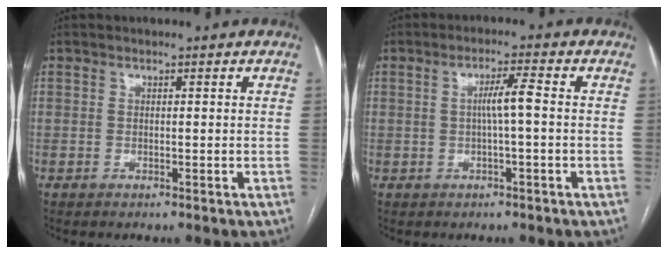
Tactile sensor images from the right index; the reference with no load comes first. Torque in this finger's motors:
{"motor_torque": [0.59, -0.47, 0.08, 0.08]}